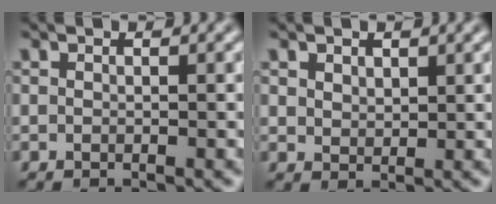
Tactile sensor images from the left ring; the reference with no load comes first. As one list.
[{"total": 1.6, "force": [1.1, 1.0, 0.5], "torque": [-0.014, -0.002, 0.018]}]